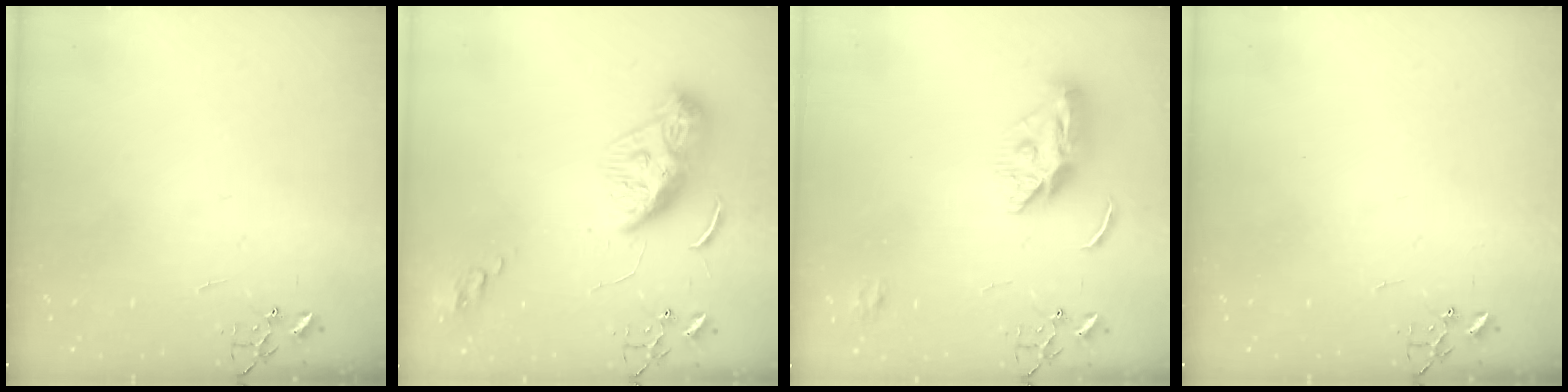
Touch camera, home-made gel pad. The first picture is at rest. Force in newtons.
{"total": 11.9, "press": 11.9, "slide": 0.9}
{"total": 11.3, "press": 11.3, "slide": 0.7}
{"total": 0.0}